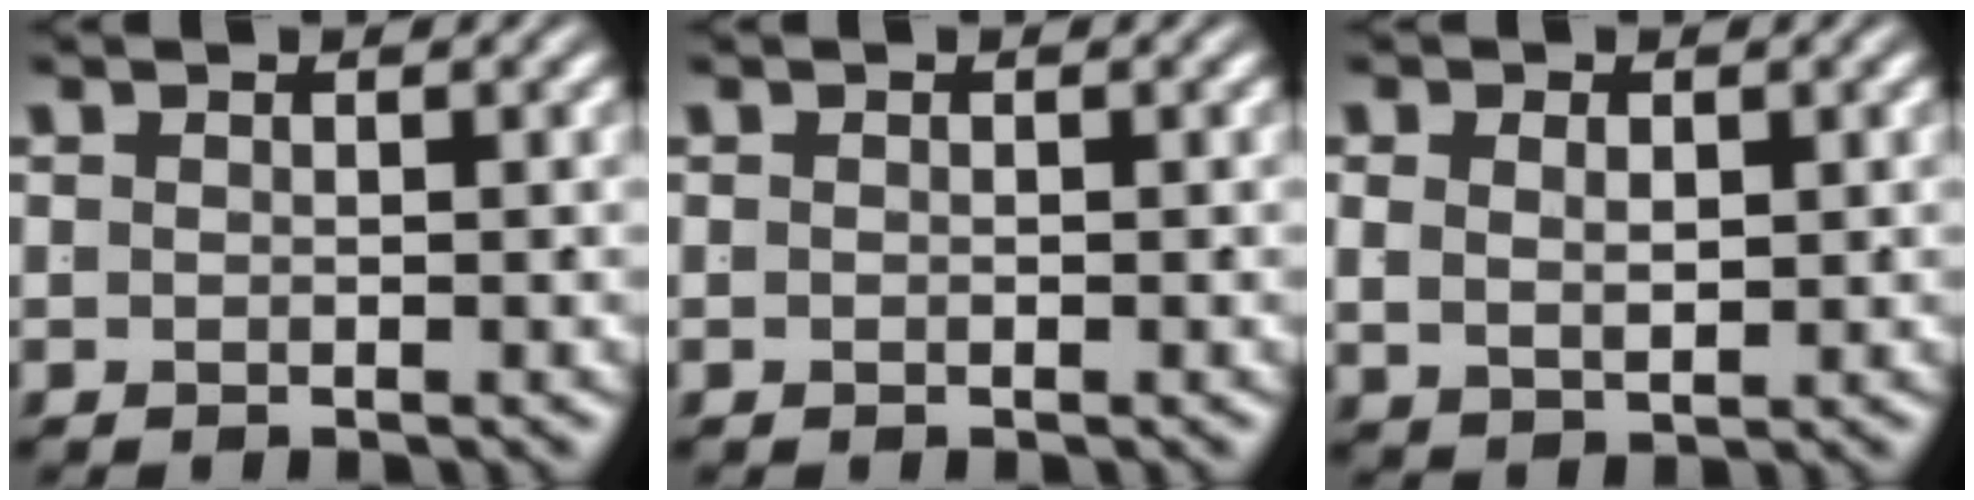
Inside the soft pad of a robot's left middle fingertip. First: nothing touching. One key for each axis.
{"total": 0.0}
{"total": 1.9, "fx": 0.6, "fy": 0.9, "fz": 1.5, "tx": -0.027, "ty": -0.012, "tz": 0.025}